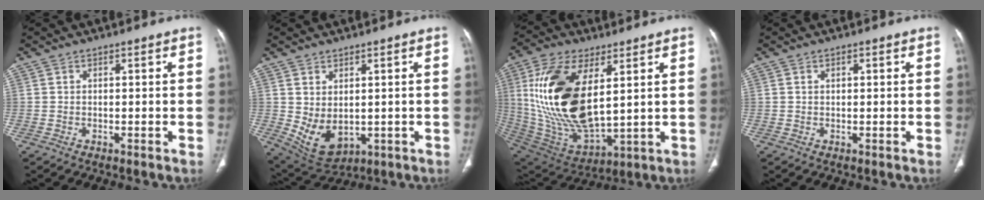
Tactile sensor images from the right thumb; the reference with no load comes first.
{"total": 8.3, "force": [-0.3, 5.2, 6.4], "torque": [-0.103, -0.009, 0.024]}
{"total": 23.5, "force": [5.5, 11.3, 19.8], "torque": [-0.392, -0.029, 0.116]}
{"total": 0.7, "force": [0.3, 0.4, 0.5], "torque": [-0.011, 0.001, 0.005]}